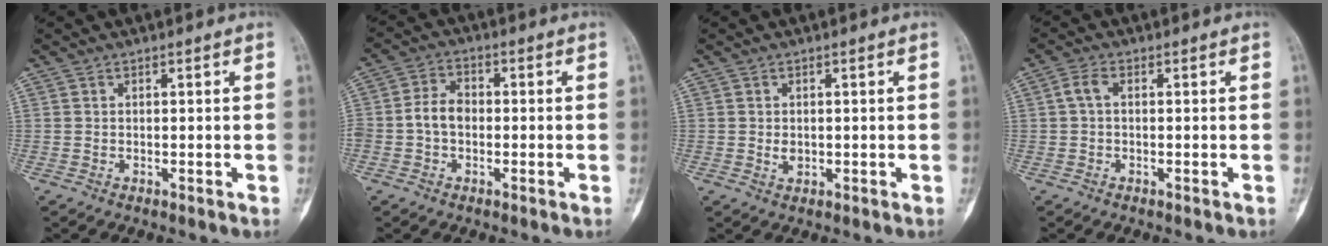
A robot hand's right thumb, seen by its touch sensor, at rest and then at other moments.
{"total": 5.3, "force": [-0.8, 3.8, 3.6], "torque": [-0.058, 0.019, -0.022]}
{"total": 1.7, "force": [0.0, 1.3, 1.1], "torque": [-0.012, 0.000, 0.005]}
{"total": 2.4, "force": [0.2, 1.2, 2.0], "torque": [-0.042, 0.006, -0.001]}